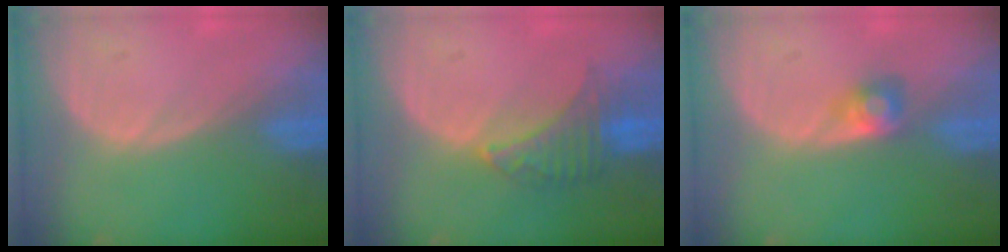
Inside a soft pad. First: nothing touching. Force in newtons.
{"total": 5.1, "press": 5.1, "slide": 0.5}
{"total": 2.4, "press": 2.4, "slide": 0.4}